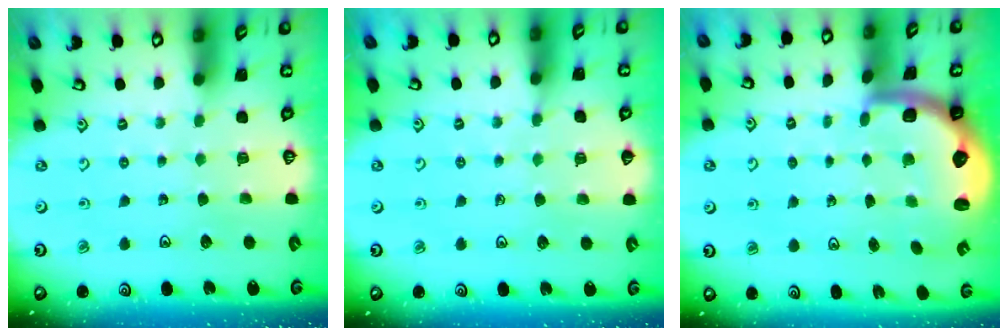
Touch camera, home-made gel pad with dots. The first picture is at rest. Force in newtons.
{"total": 5.7, "press": 5.5, "slide": 1.3}
{"total": 3.2, "press": 2.5, "slide": 2.1}